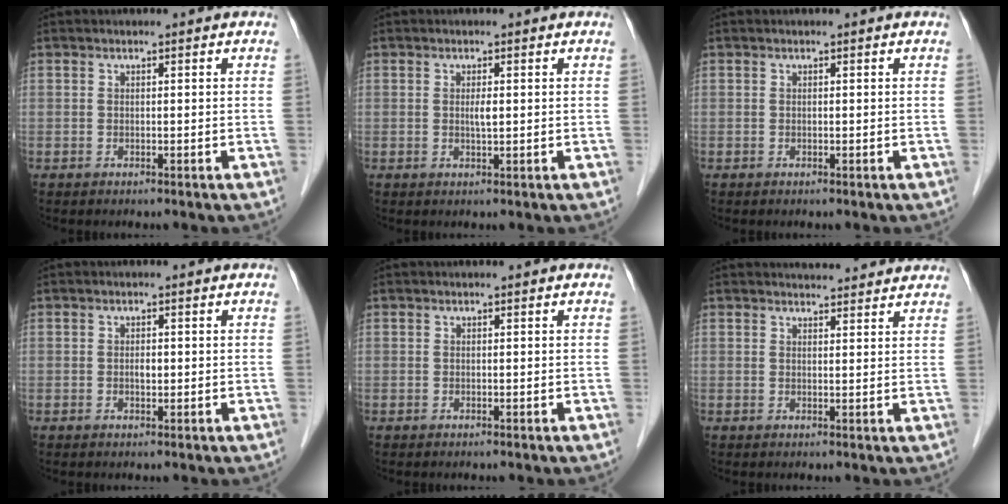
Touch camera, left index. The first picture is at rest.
{"total": 1.4, "force": [0.1, 0.2, 1.4], "torque": [-0.027, -0.001, 0.003]}
{"total": 0.0}
{"total": 1.2, "force": [-0.1, 0.6, 1.0], "torque": [-0.019, 0.001, -0.001]}
{"total": 0.0}
{"total": 5.5, "force": [5.4, 0.7, 1.0], "torque": [-0.016, 0.014, 0.059]}